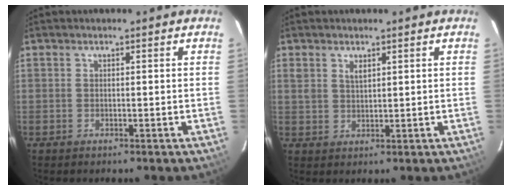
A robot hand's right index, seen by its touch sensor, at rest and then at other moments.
{"total": 2.5, "force": [1.4, 1.5, 1.4], "torque": [-0.023, 0.003, 0.026]}